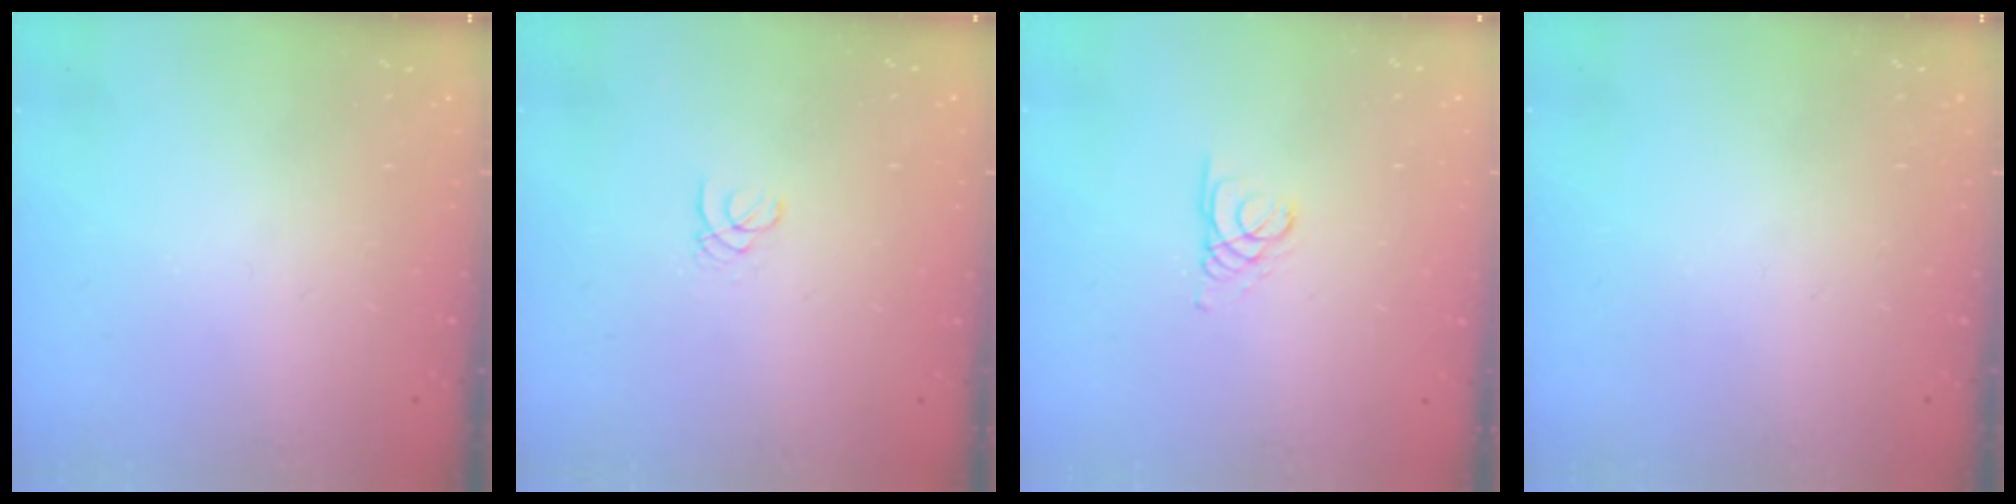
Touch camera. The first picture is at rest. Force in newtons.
{"total": 1.0, "press": 1.0, "slide": 0.1}
{"total": 1.4, "press": 1.3, "slide": 0.1}
{"total": 0.0}